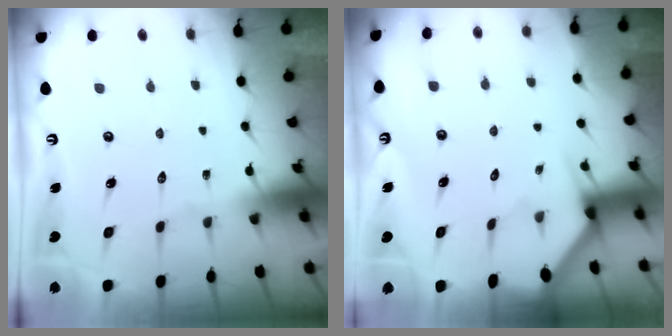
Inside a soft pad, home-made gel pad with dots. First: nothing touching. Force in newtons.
{"total": 2.9, "press": 2.9, "slide": 0.2}